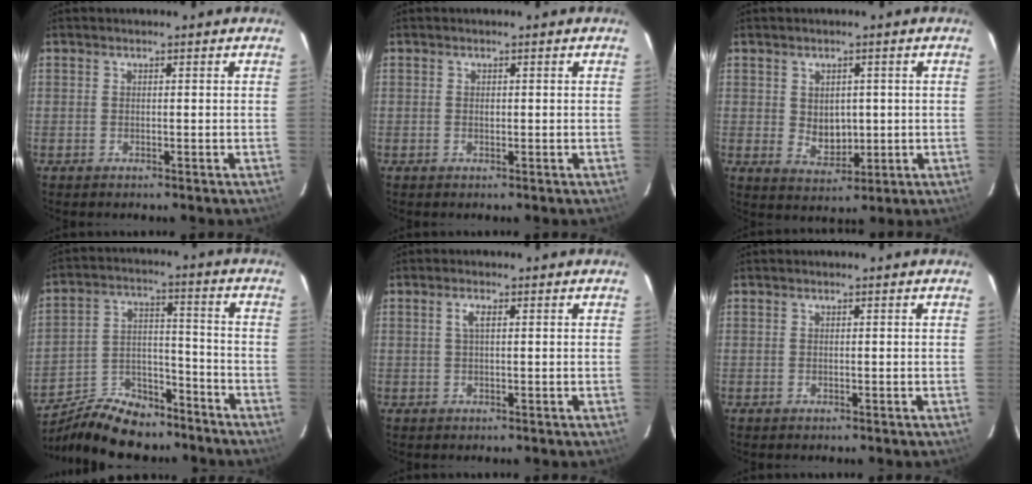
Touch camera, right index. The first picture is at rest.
{"total": 0.6, "force": [0.0, 0.5, 0.3], "torque": [-0.004, 0.000, 0.002]}
{"total": 5.2, "force": [0.5, 4.1, 3.2], "torque": [-0.051, -0.004, 0.021]}
{"total": 16.4, "force": [-13.3, 7.1, 6.6], "torque": [-0.142, 0.024, -0.210]}
{"total": 1.7, "force": [0.5, 0.4, 1.6], "torque": [-0.031, 0.004, 0.008]}
{"total": 0.0}